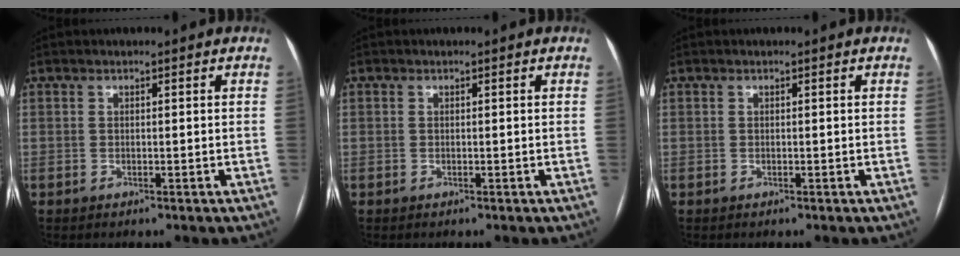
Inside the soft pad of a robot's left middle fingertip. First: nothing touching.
{"total": 0.0}
{"total": 0.0}